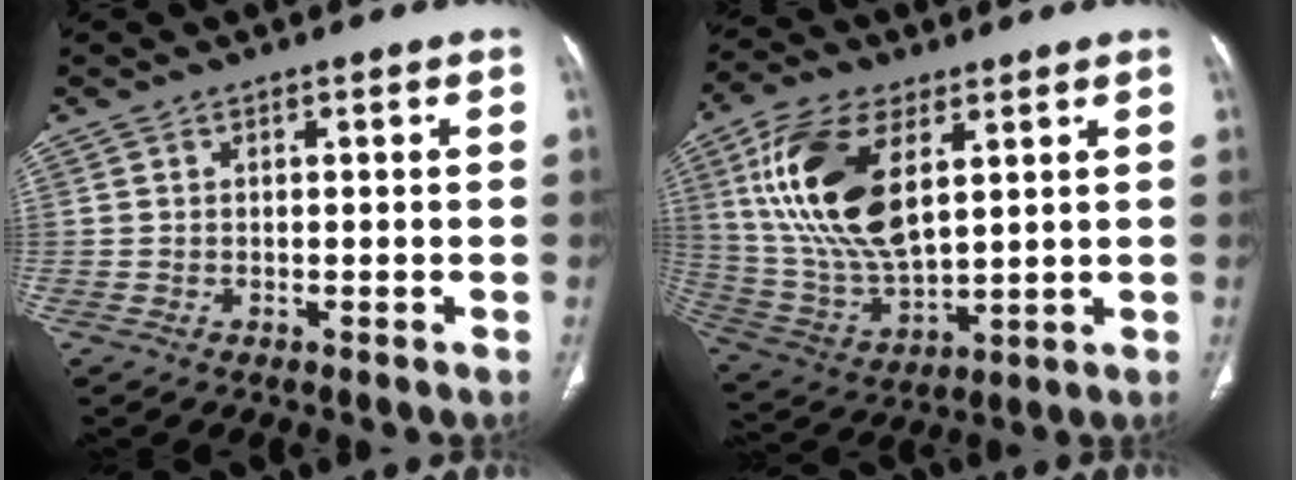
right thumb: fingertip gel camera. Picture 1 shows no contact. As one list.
[{"total": 19.6, "force": [5.8, 10.9, 15.3], "torque": [-0.280, -0.014, 0.114]}]